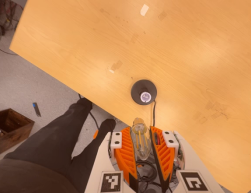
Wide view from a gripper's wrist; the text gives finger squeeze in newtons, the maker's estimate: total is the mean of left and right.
{"total": 14.1, "left": 16.0, "right": 12.3}